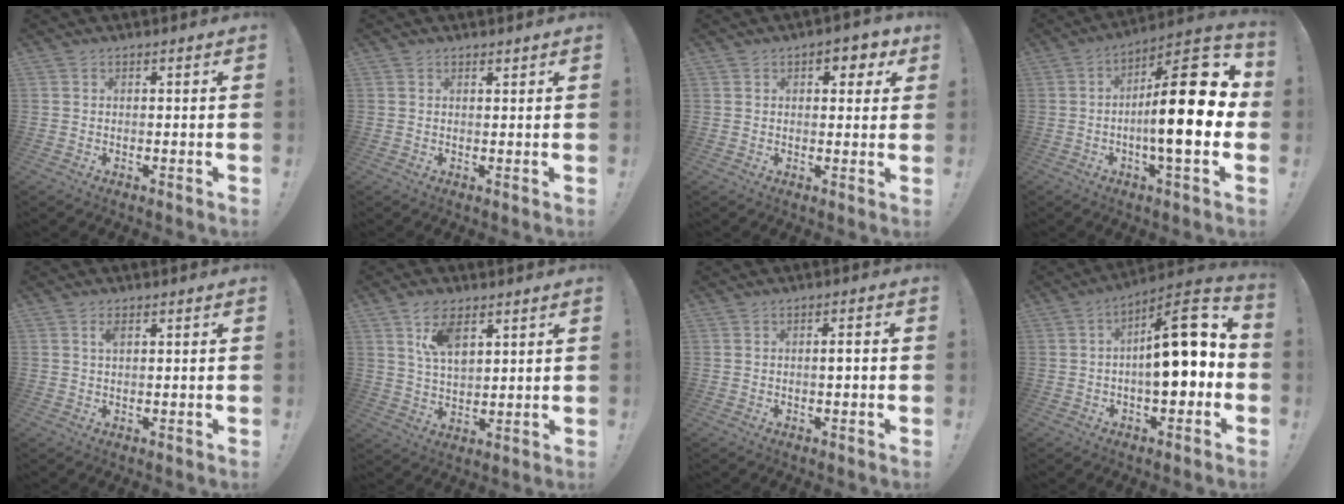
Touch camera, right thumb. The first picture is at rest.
{"total": 0.8, "force": [0.8, 0.3, 0.0], "torque": [0.014, -0.007, 0.012]}
{"total": 5.1, "force": [2.2, 3.1, 3.4], "torque": [-0.024, -0.010, 0.031]}
{"total": 22.1, "force": [-0.1, 5.9, 21.3], "torque": [-0.335, -0.007, -0.011]}
{"total": 1.9, "force": [0.7, 0.8, 1.6], "torque": [-0.023, -0.002, 0.009]}
{"total": 9.6, "force": [5.4, 5.0, 6.1], "torque": [-0.105, -0.016, 0.100]}
{"total": 2.1, "force": [-0.2, 0.2, 2.1], "torque": [-0.030, 0.000, -0.008]}
{"total": 17.4, "force": [0.5, 6.8, 16.0], "torque": [-0.206, 0.000, 0.006]}